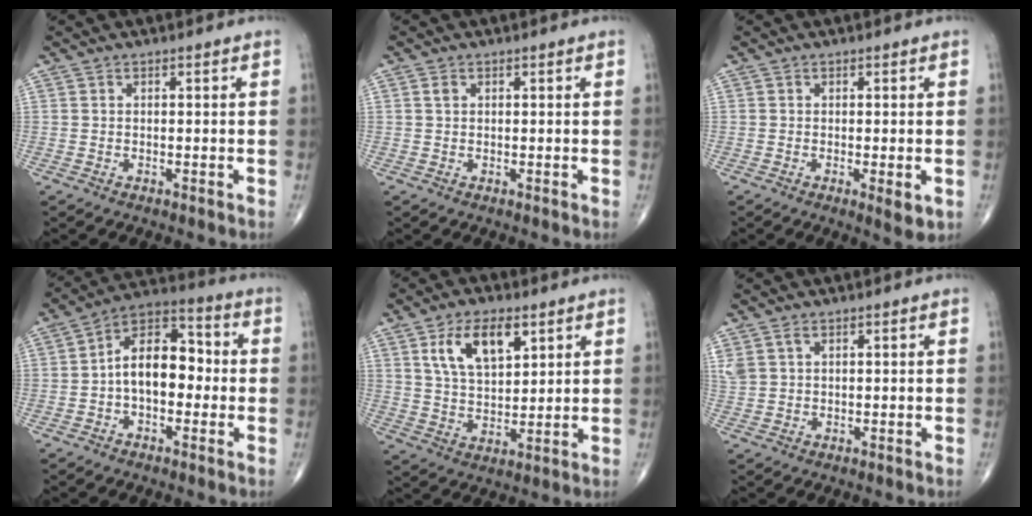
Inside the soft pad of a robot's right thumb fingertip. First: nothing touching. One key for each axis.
{"total": 1.0, "fx": 0.3, "fy": 0.8, "fz": 0.6, "tx": -0.009, "ty": 0.002, "tz": 0.006}
{"total": 3.2, "fx": -0.8, "fy": 0.9, "fz": 2.9, "tx": -0.047, "ty": -0.010, "tz": -0.011}
{"total": 12.0, "fx": -0.9, "fy": 7.4, "fz": 9.4, "tx": -0.130, "ty": 0.041, "tz": -0.028}
{"total": 10.9, "fx": 5.0, "fy": 5.6, "fz": 7.9, "tx": -0.125, "ty": -0.019, "tz": 0.098}
{"total": 3.0, "fx": 1.6, "fy": 1.8, "fz": 1.8, "tx": -0.054, "ty": 0.010, "tz": 0.043}